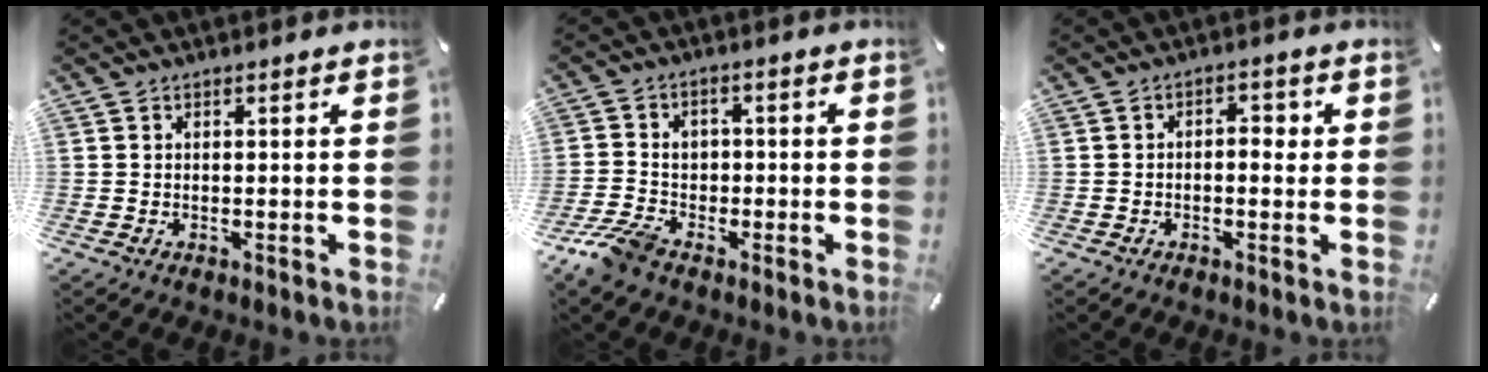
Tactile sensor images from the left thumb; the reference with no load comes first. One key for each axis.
{"total": 7.8, "fx": -4.2, "fy": 5.5, "fz": 3.6, "tx": -0.086, "ty": 0.022, "tz": -0.080}
{"total": 3.4, "fx": -0.7, "fy": 2.0, "fz": 2.6, "tx": -0.034, "ty": 0.006, "tz": -0.021}